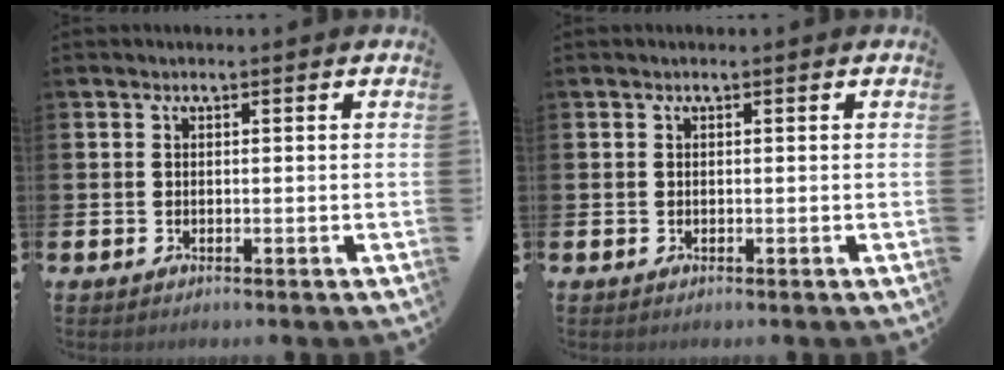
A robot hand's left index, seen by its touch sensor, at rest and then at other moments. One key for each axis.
{"total": 0.0}